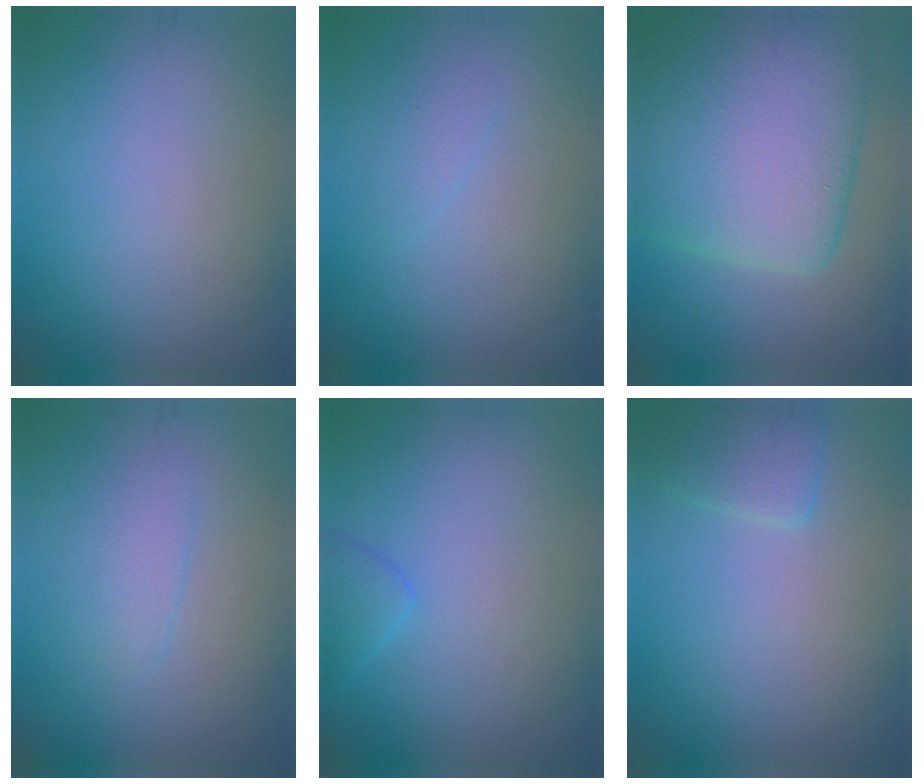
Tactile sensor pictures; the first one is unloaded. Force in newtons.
{"total": 1.0, "press": 1.0, "slide": 0.1}
{"total": 12.2, "press": 12.2, "slide": 0.7}
{"total": 1.8, "press": 1.8, "slide": 0.2}
{"total": 1.7, "press": 1.7, "slide": 0.1}
{"total": 2.2, "press": 2.1, "slide": 0.2}